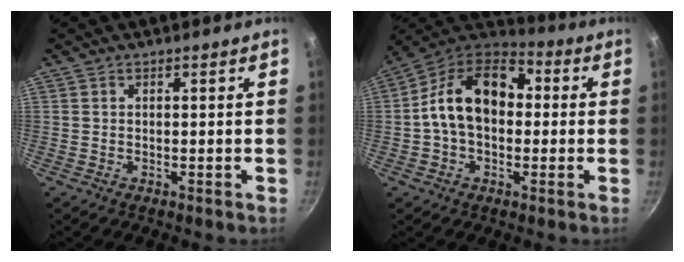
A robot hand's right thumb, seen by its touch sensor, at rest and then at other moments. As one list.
[{"total": 16.3, "force": [0.7, 11.2, 11.9], "torque": [-0.167, 0.039, -0.011]}]